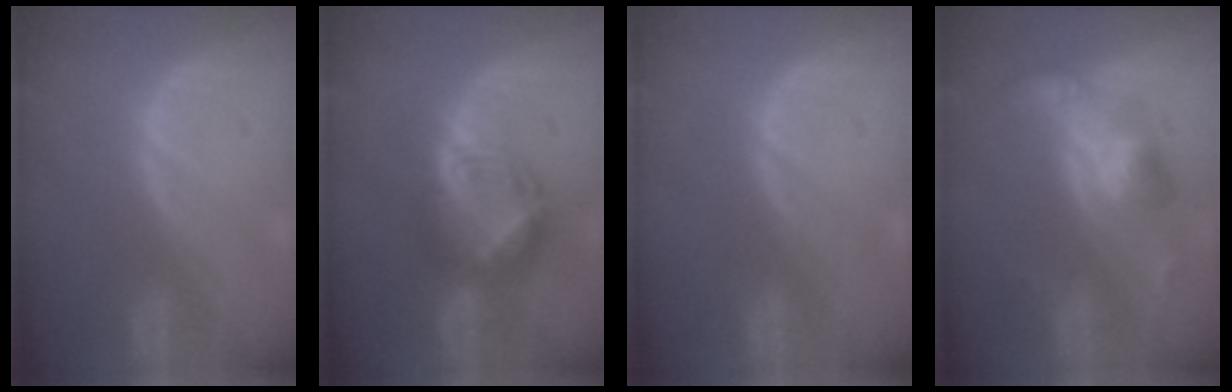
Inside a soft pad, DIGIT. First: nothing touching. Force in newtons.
{"total": 7.7, "press": 6.8, "slide": 3.8}
{"total": 0.0}
{"total": 5.6, "press": 5.3, "slide": 1.6}